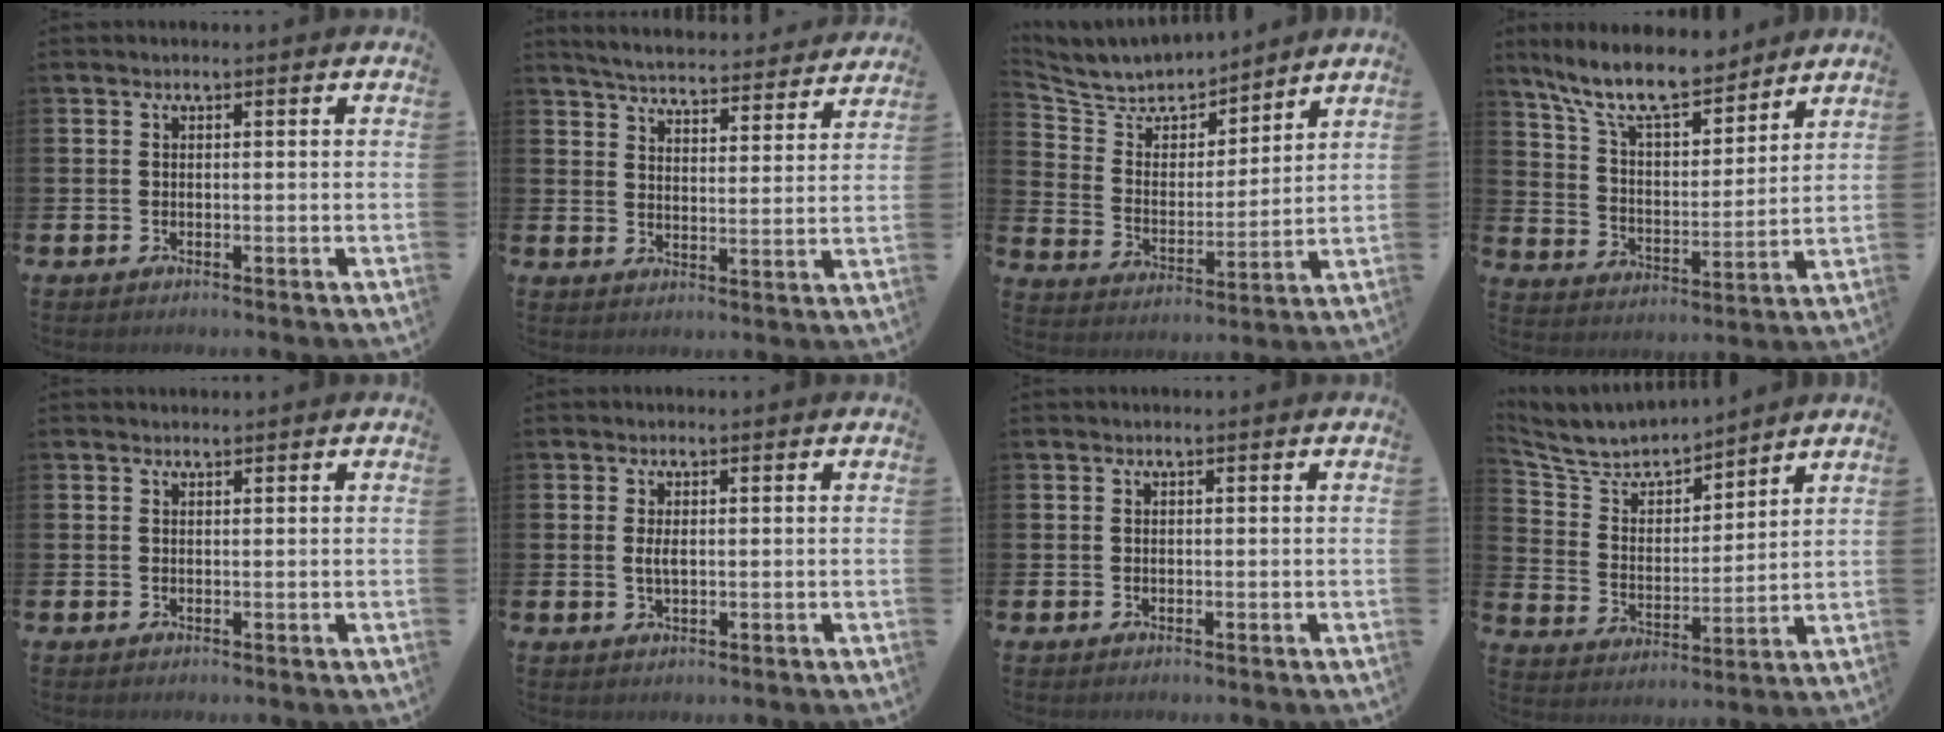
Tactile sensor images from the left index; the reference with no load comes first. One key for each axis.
{"total": 5.4, "fx": 5.3, "fy": 0.4, "fz": 0.6, "tx": -0.027, "ty": -0.042, "tz": 0.091}
{"total": 7.0, "fx": 6.8, "fy": 1.8, "fz": 0.6, "tx": -0.055, "ty": -0.054, "tz": 0.119}
{"total": 10.9, "fx": 9.5, "fy": 2.8, "fz": 4.5, "tx": -0.119, "ty": -0.053, "tz": 0.169}
{"total": 0.6, "fx": 0.6, "fy": 0.1, "fz": -0.1, "tx": 0.014, "ty": -0.005, "tz": 0.009}
{"total": 1.7, "fx": 0.2, "fy": 0.7, "fz": 1.5, "tx": -0.027, "ty": 0.001, "tz": 0.001}
{"total": 0.6, "fx": -0.1, "fy": 0.5, "fz": 0.2, "tx": 0.001, "ty": 0.001, "tz": -0.005}
{"total": 7.0, "fx": 6.6, "fy": 1.6, "fz": 1.3, "tx": -0.064, "ty": -0.048, "tz": 0.117}